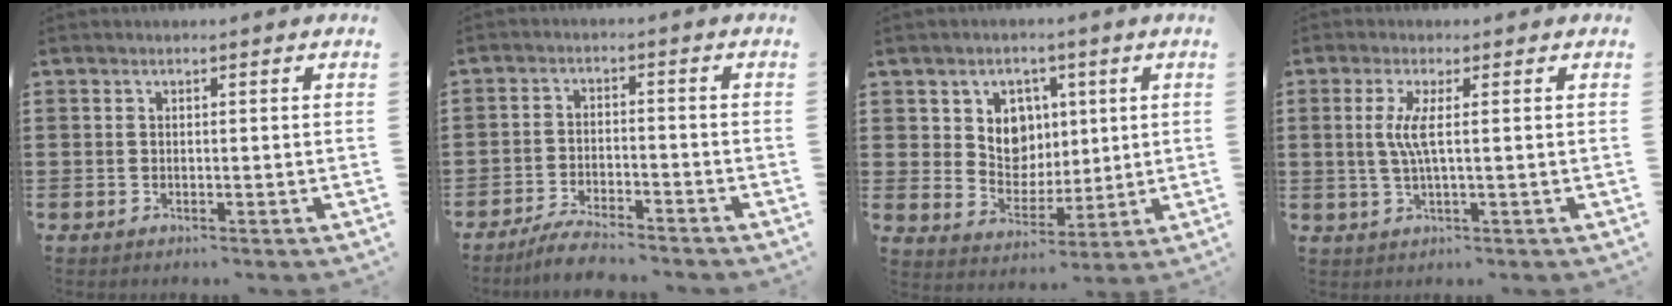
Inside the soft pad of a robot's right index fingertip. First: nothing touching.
{"total": 4.2, "force": [-4.0, 0.2, 1.2], "torque": [-0.029, 0.001, -0.080]}
{"total": 6.4, "force": [2.0, 5.7, 2.1], "torque": [-0.054, 0.006, 0.033]}
{"total": 4.2, "force": [0.4, 0.1, 4.2], "torque": [-0.094, -0.011, 0.000]}